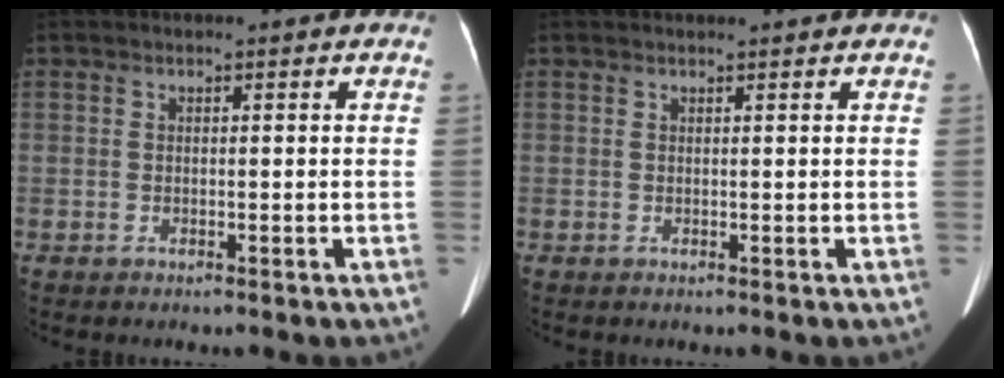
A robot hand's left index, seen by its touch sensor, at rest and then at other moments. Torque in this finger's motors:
{"motor_torque": [0.53, -0.72, 0.01, -0.01]}